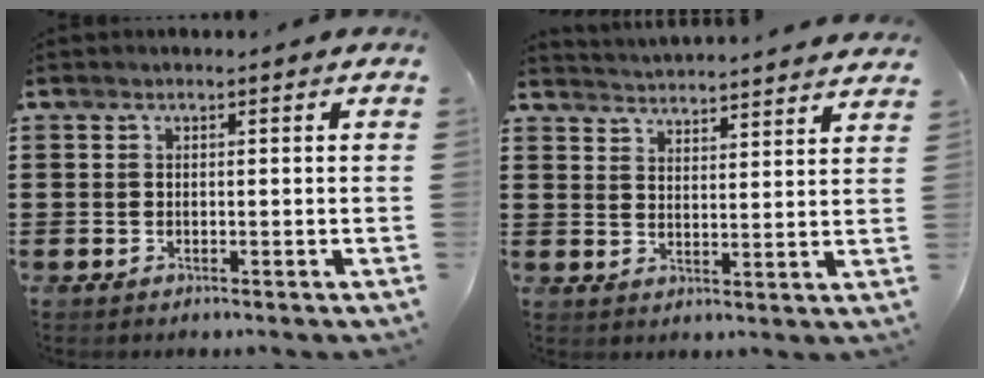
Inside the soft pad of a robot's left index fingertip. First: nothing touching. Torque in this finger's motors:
{"motor_torque": [1.17, -0.97, 0.16, 0.08]}